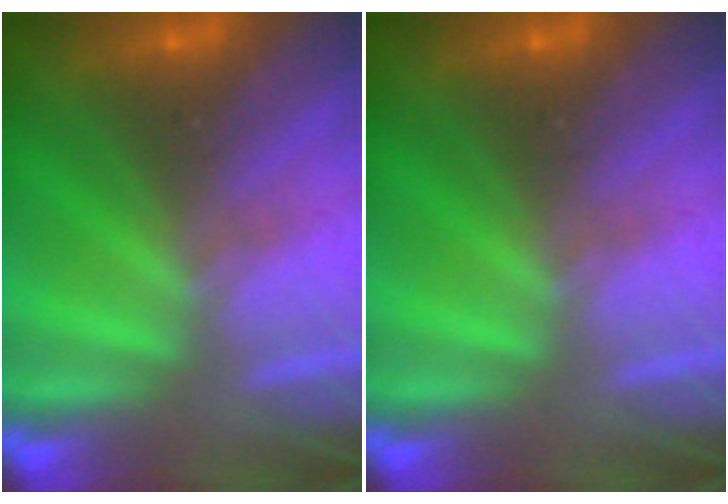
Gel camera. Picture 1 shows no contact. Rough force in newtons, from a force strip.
{"total": 0.0}